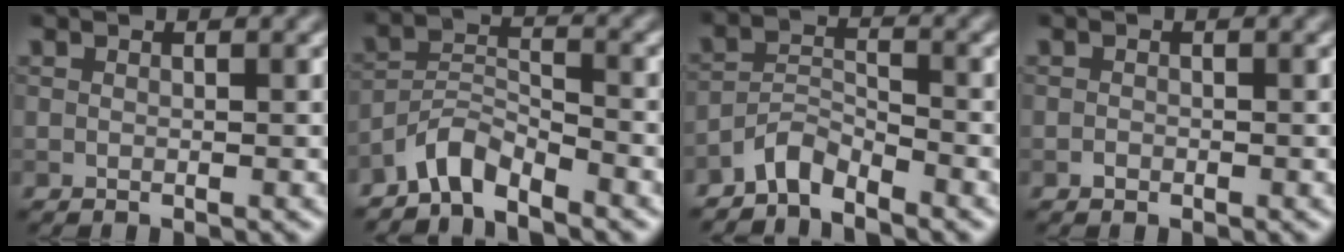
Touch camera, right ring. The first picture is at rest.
{"total": 3.5, "force": [-3.2, 0.8, 1.3], "torque": [-0.023, 0.010, -0.072]}
{"total": 2.8, "force": [-2.6, 0.7, 0.8], "torque": [-0.015, 0.009, -0.058]}
{"total": 0.5, "force": [-0.3, 0.4, 0.1], "torque": [-0.001, -0.002, -0.007]}